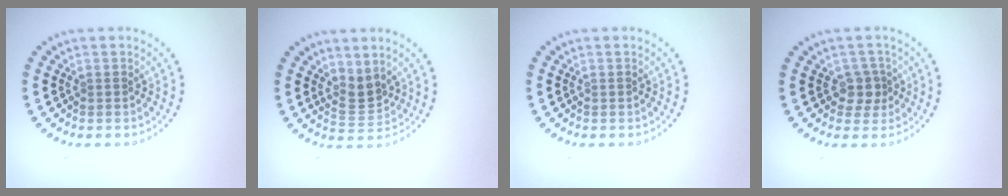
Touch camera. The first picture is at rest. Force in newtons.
{"total": 2.2, "press": 1.6, "slide": 1.6}
{"total": 0.0}
{"total": 2.1, "press": 1.7, "slide": 1.1}